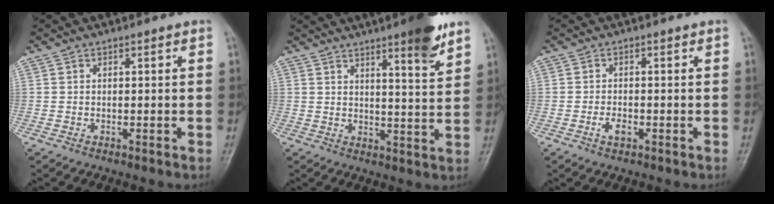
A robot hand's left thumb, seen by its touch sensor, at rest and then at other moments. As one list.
[{"total": 9.1, "force": [6.0, 1.1, 6.7], "torque": [-0.085, -0.038, 0.083]}, {"total": 2.2, "force": [-1.0, 1.2, 1.5], "torque": [-0.029, 0.002, -0.018]}]